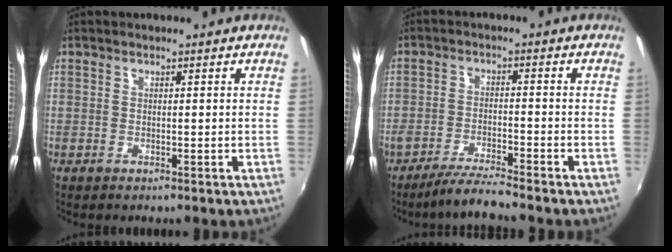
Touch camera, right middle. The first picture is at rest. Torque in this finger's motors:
{"motor_torque": [0.65, -0.63, 0.10, 0.06]}